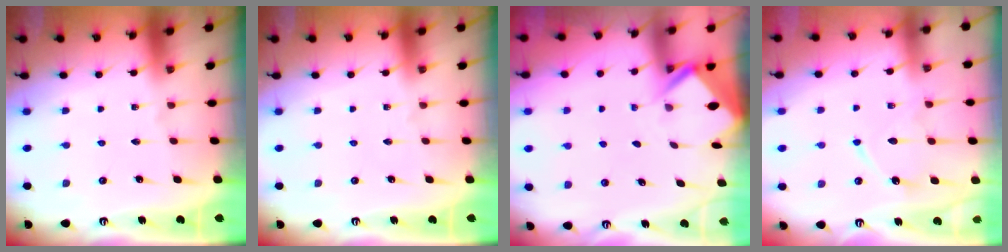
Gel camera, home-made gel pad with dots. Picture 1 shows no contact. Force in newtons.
{"total": 0.0}
{"total": 2.6, "press": 2.6, "slide": 0.1}
{"total": 8.9, "press": 8.9, "slide": 0.8}